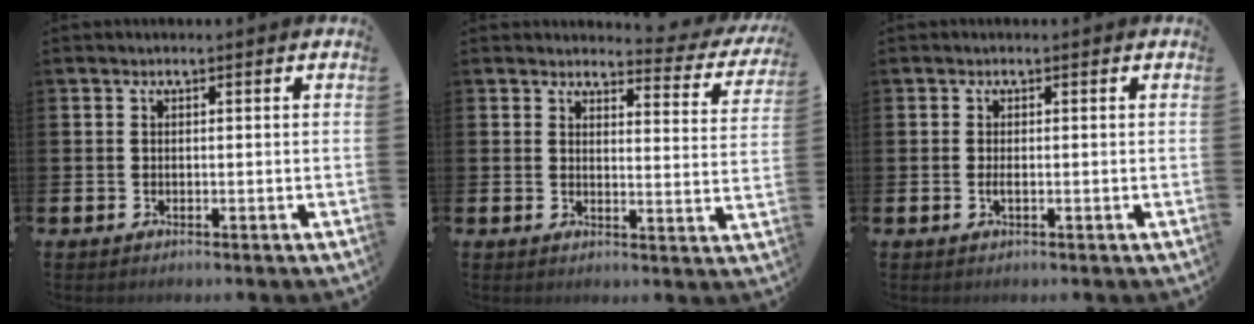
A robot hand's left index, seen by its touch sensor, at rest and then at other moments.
{"total": 3.0, "force": [2.8, 0.9, 0.6], "torque": [-0.001, -0.027, 0.039]}
{"total": 0.8, "force": [-0.2, 0.1, 0.7], "torque": [-0.021, 0.002, -0.001]}